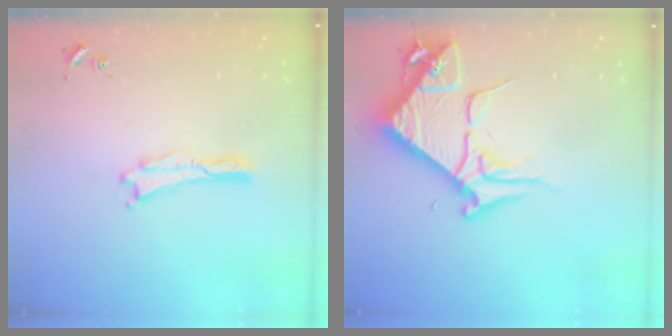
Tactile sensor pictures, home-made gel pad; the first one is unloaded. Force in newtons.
{"total": 8.3, "press": 8.2, "slide": 0.9}